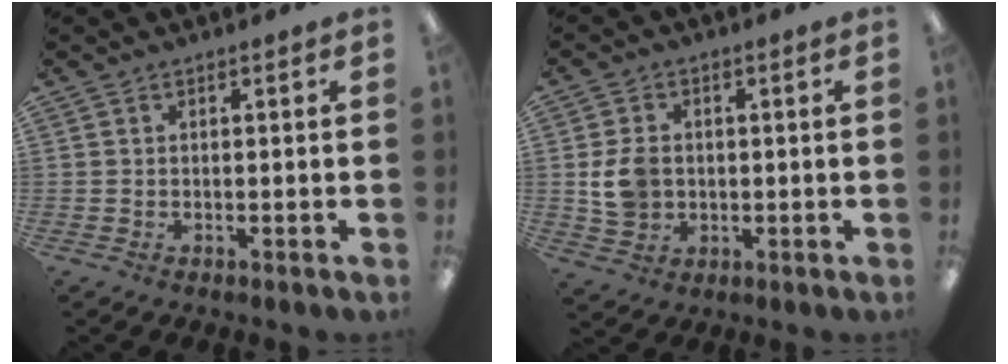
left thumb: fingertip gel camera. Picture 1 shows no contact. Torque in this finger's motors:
{"motor_torque": [-0.39, 0.64, 0.64, -0.76, 0.05]}